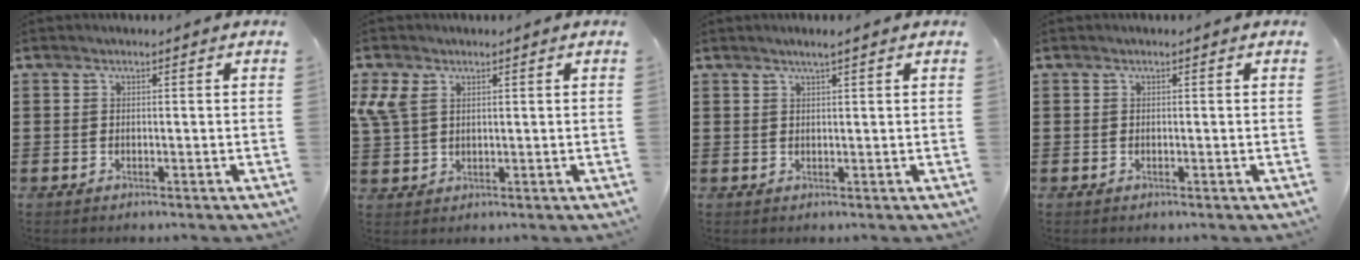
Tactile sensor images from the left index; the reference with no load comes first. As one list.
[{"total": 4.1, "force": [1.9, 2.7, 2.5], "torque": [-0.075, 0.005, 0.030]}, {"total": 1.6, "force": [1.1, 0.0, 1.1], "torque": [-0.021, 0.000, 0.021]}, {"total": 0.0}]